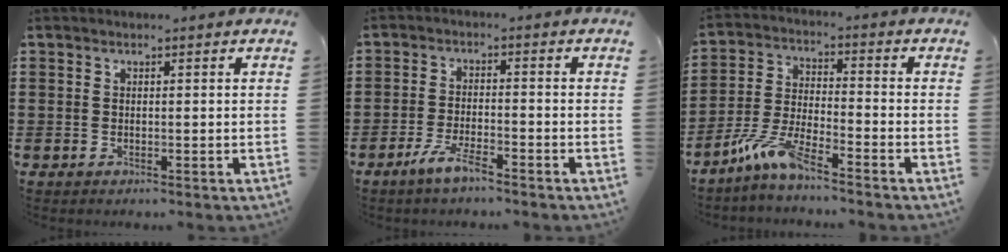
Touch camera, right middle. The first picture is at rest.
{"total": 4.3, "force": [-3.2, 0.6, 2.8], "torque": [-0.061, -0.002, -0.060]}
{"total": 7.1, "force": [-5.7, 0.6, 4.2], "torque": [-0.102, -0.013, -0.113]}